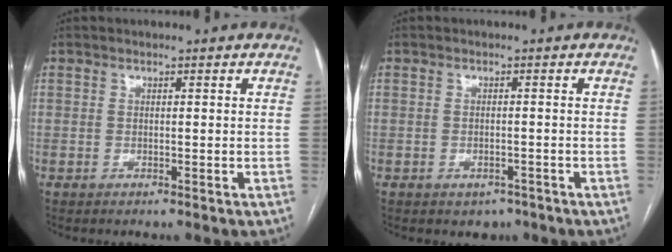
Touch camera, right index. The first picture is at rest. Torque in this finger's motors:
{"motor_torque": [0.50, -0.38, 0.05, 0.01]}